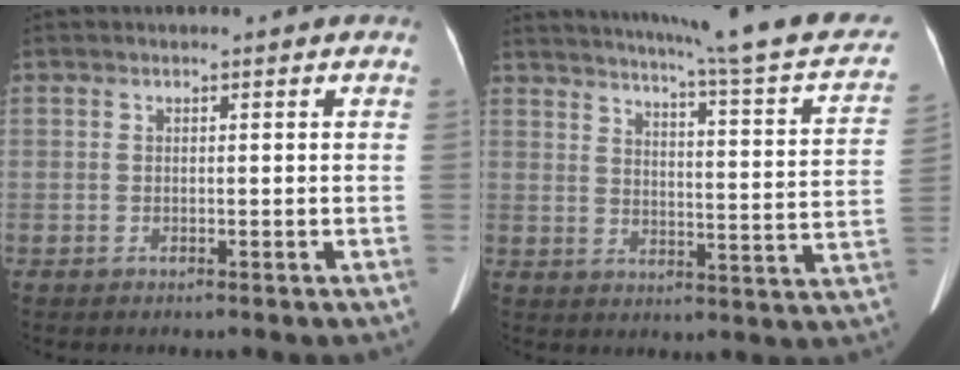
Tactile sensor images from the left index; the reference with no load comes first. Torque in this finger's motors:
{"motor_torque": [-0.15, -0.75, 0.03, 0.06]}